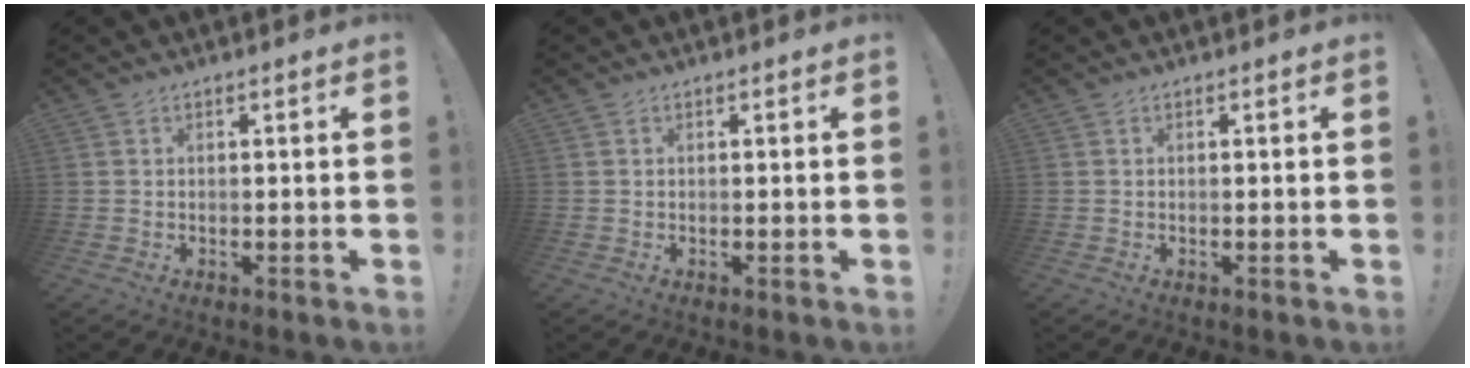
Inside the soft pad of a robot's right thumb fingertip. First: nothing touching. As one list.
[{"total": 0.0}, {"total": 0.0}]